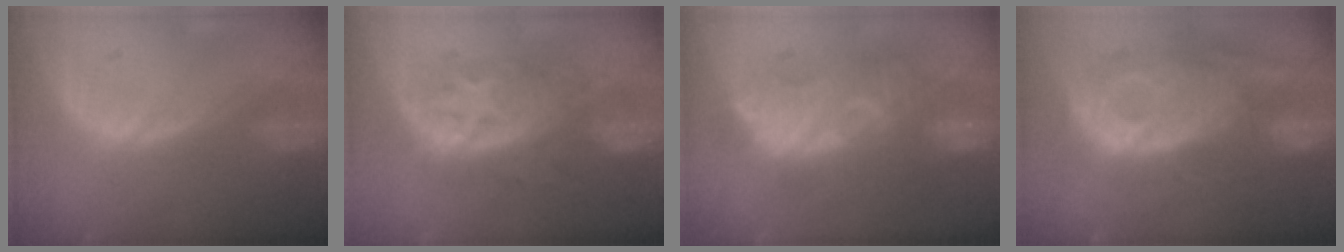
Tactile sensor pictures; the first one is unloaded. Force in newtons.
{"total": 8.3, "press": 8.1, "slide": 1.5}
{"total": 9.9, "press": 9.9, "slide": 0.3}
{"total": 11.8, "press": 10.6, "slide": 5.1}